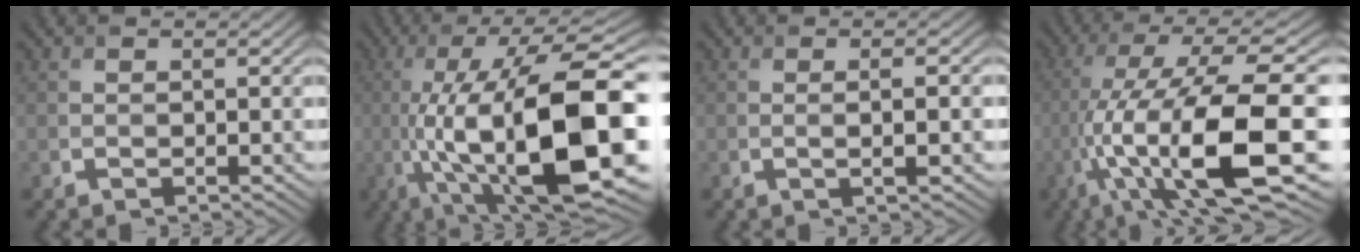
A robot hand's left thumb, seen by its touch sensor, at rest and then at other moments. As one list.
[{"total": 18.3, "force": [-3.6, 6.6, 16.7], "torque": [-0.288, 0.008, -0.062]}, {"total": 2.5, "force": [0.0, 0.6, 2.4], "torque": [-0.037, 0.003, -0.004]}, {"total": 15.6, "force": [-4.5, 4.6, 14.2], "torque": [-0.263, 0.000, -0.069]}]